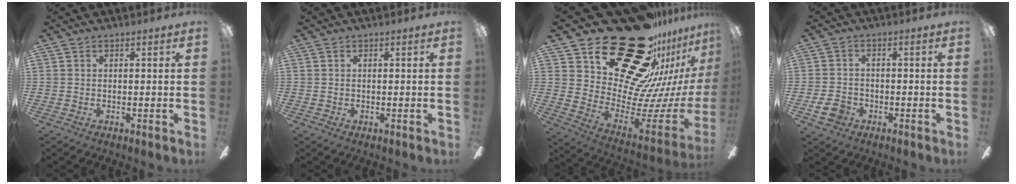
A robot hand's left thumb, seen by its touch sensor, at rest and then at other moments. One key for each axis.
{"total": 0.6, "fx": 0.2, "fy": 0.5, "fz": 0.3, "tx": -0.005, "ty": 0.003, "tz": 0.004}
{"total": 32.7, "fx": 22.1, "fy": 16.7, "fz": 17.4, "tx": -0.207, "ty": -0.177, "tz": 0.435}
{"total": 5.3, "fx": -2.3, "fy": 4.1, "fz": 2.5, "tx": -0.057, "ty": 0.013, "tz": -0.043}